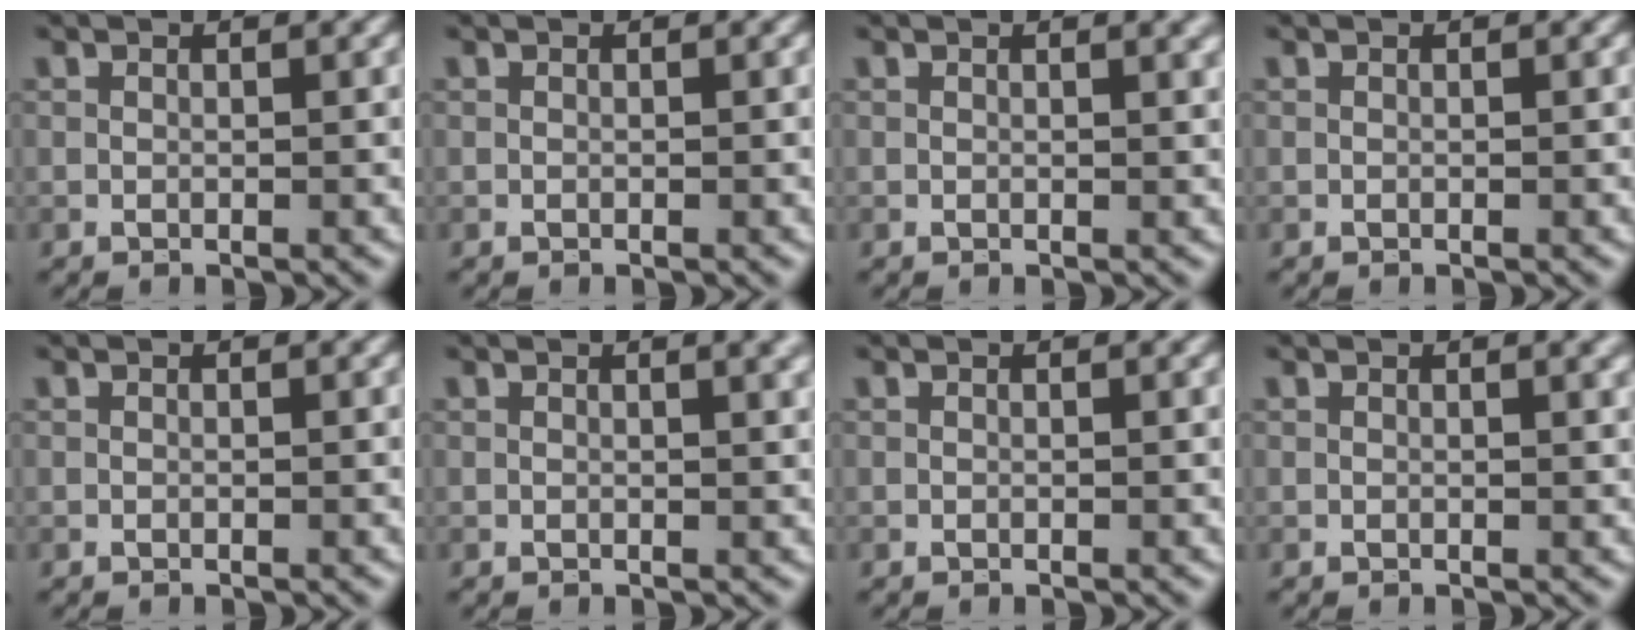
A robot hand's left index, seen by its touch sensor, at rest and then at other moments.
{"total": 0.0}
{"total": 2.2, "force": [1.2, 0.9, 1.7], "torque": [-0.005, 0.011, 0.009]}
{"total": 0.0}
{"total": 0.0}
{"total": 3.2, "force": [1.6, 1.4, 2.4], "torque": [-0.010, 0.022, 0.006]}
{"total": 0.0}
{"total": 1.9, "force": [1.1, 0.8, 1.4], "torque": [-0.005, 0.009, 0.008]}